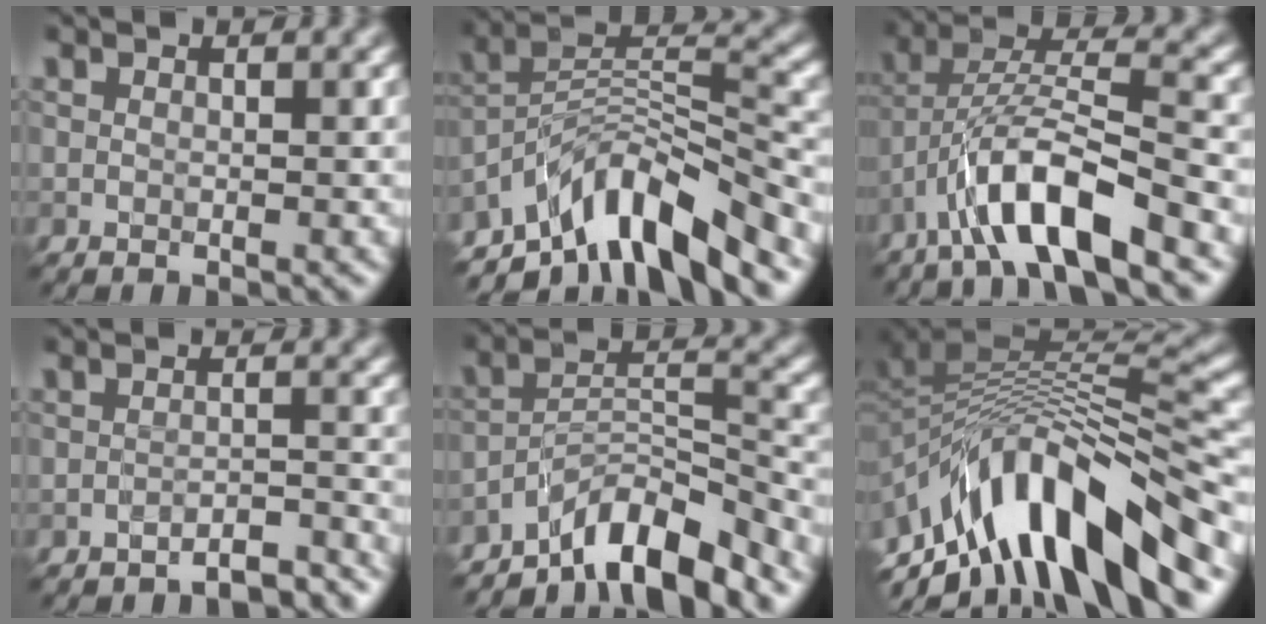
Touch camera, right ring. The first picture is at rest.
{"total": 9.8, "force": [-7.2, 2.9, 6.0], "torque": [-0.089, 0.010, -0.138]}
{"total": 8.1, "force": [-4.8, 1.7, 6.3], "torque": [-0.108, 0.017, -0.085]}
{"total": 3.7, "force": [-3.5, 0.3, 1.0], "torque": [-0.012, 0.007, -0.047]}
{"total": 7.7, "force": [-6.5, 1.5, 3.9], "torque": [-0.054, 0.010, -0.119]}
{"total": 12.5, "force": [-6.0, 5.1, 9.7], "torque": [-0.162, 0.014, -0.094]}